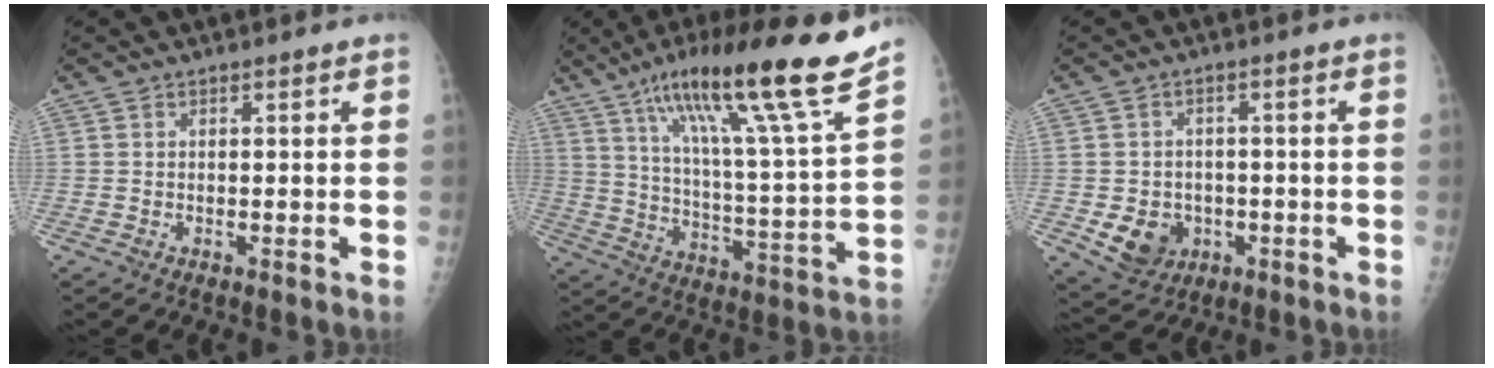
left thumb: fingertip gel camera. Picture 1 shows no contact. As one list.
[{"total": 23.1, "force": [16.1, 1.0, 16.5], "torque": [-0.245, -0.067, 0.261]}, {"total": 7.4, "force": [-1.9, 6.3, 3.4], "torque": [-0.033, 0.008, -0.019]}]